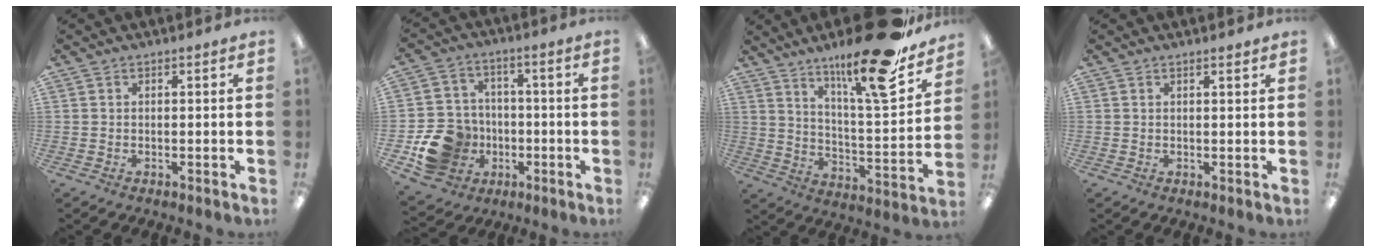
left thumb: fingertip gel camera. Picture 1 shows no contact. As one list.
[{"total": 13.8, "force": [-4.7, 11.8, 5.3], "torque": [-0.115, 0.036, -0.073]}, {"total": 20.7, "force": [15.6, 3.9, 13.0], "torque": [-0.204, -0.104, 0.248]}, {"total": 1.0, "force": [0.8, 0.1, 0.6], "torque": [-0.013, 0.000, 0.014]}]